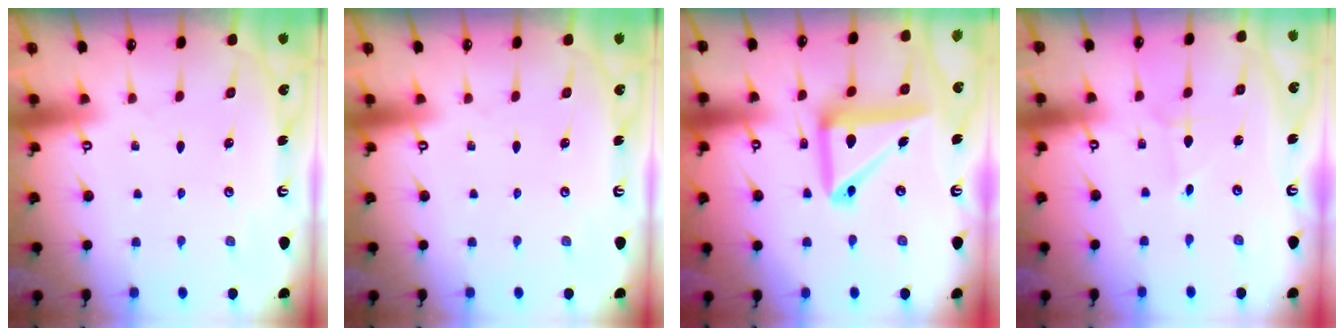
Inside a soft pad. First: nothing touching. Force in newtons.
{"total": 0.0}
{"total": 15.0, "press": 14.9, "slide": 2.1}
{"total": 2.9, "press": 2.9, "slide": 0.3}